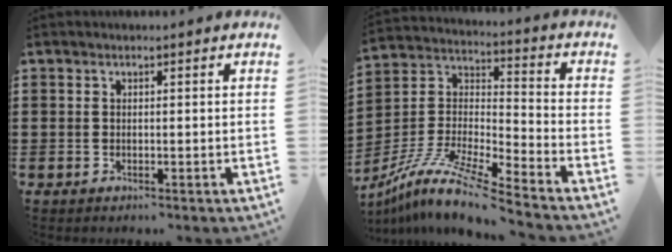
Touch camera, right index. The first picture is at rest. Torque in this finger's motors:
{"motor_torque": [0.85, 1.29, -1.02, -0.21]}